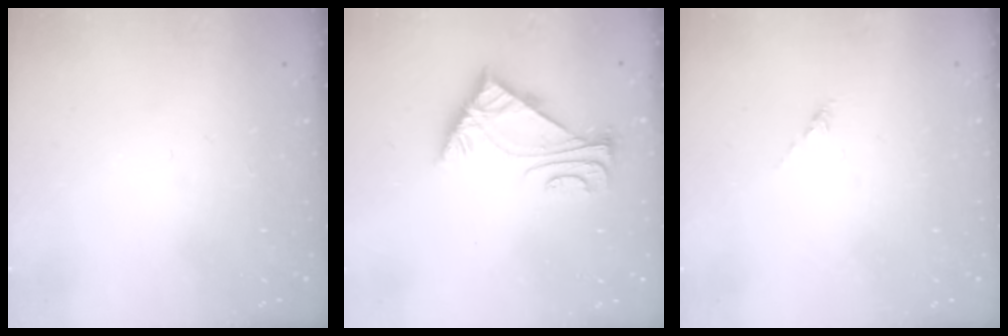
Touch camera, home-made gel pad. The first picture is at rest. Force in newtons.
{"total": 5.4, "press": 5.3, "slide": 1.1}
{"total": 0.0}